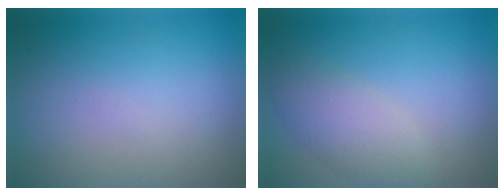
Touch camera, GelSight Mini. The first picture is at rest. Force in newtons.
{"total": 3.6, "press": 3.6, "slide": 0.2}